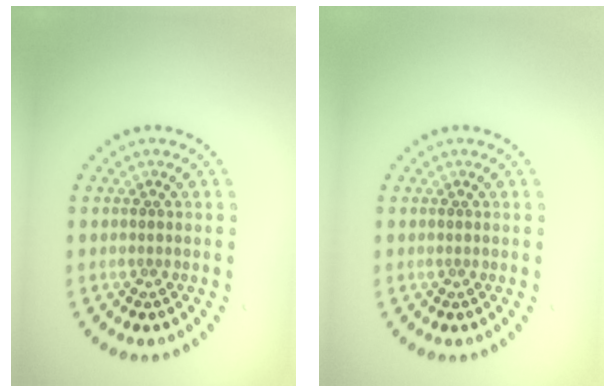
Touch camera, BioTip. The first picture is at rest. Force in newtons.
{"total": 0.0}